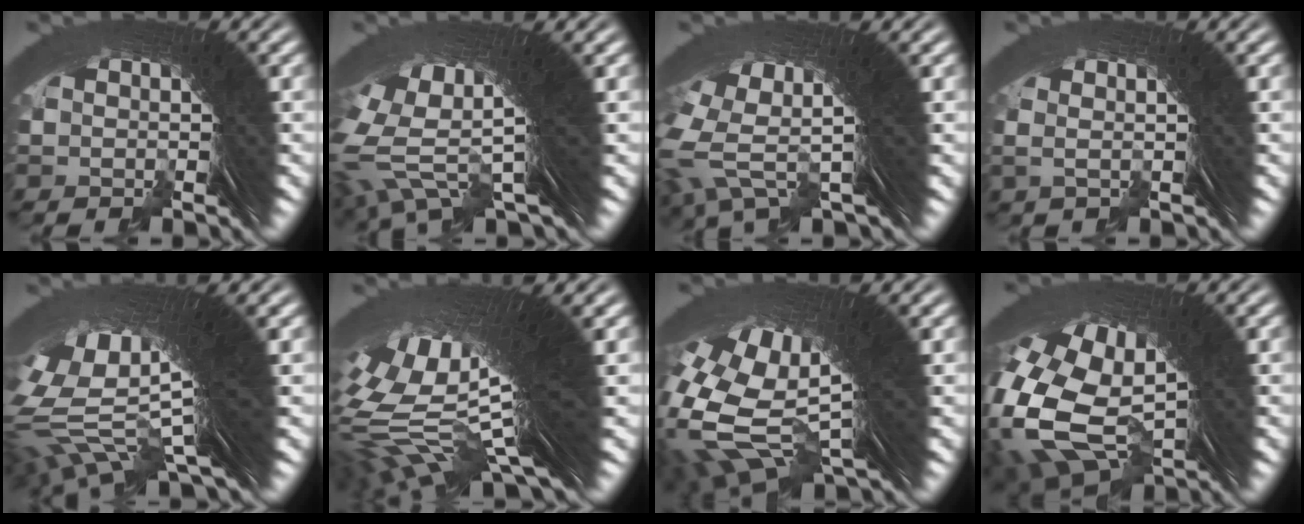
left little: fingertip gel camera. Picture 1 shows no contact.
{"total": 12.8, "force": [3.3, 6.4, 10.6], "torque": [-0.213, -0.001, 0.048]}
{"total": 10.5, "force": [3.0, 5.5, 8.4], "torque": [-0.167, 0.003, 0.039]}
{"total": 2.6, "force": [0.8, -0.2, 2.4], "torque": [-0.031, 0.011, 0.008]}
{"total": 18.6, "force": [4.9, 8.3, 15.9], "torque": [-0.287, -0.012, 0.080]}
{"total": 20.7, "force": [4.0, 7.9, 18.7], "torque": [-0.328, -0.009, 0.070]}
{"total": 18.5, "force": [2.5, 11.3, 14.5], "torque": [-0.269, -0.025, 0.049]}
{"total": 16.2, "force": [0.0, 12.0, 10.8], "torque": [-0.252, -0.057, 0.018]}